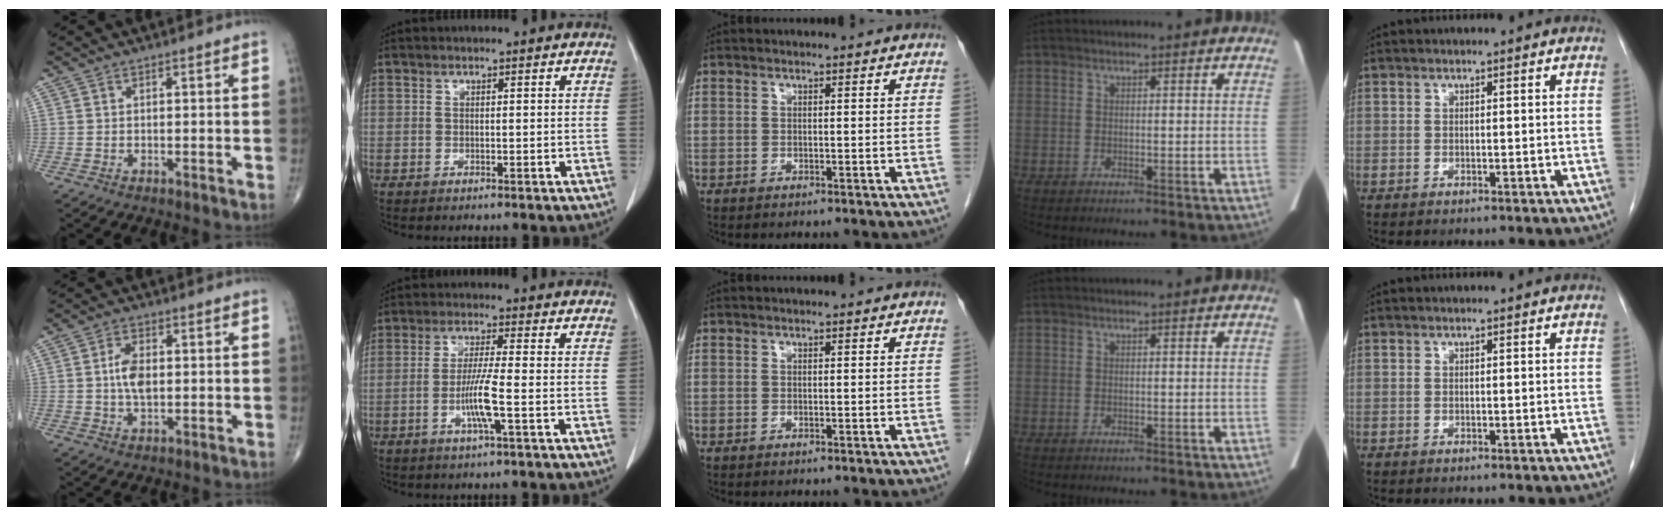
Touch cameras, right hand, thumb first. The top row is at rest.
{"thumb": {"total": 5.4, "force": [0.3, 3.0, 4.5], "torque": [-0.082, 0.003, 0.003]}, "index": {"total": 6.0, "force": [-1.8, -0.4, 5.7], "torque": [-0.110, -0.007, -0.036]}}